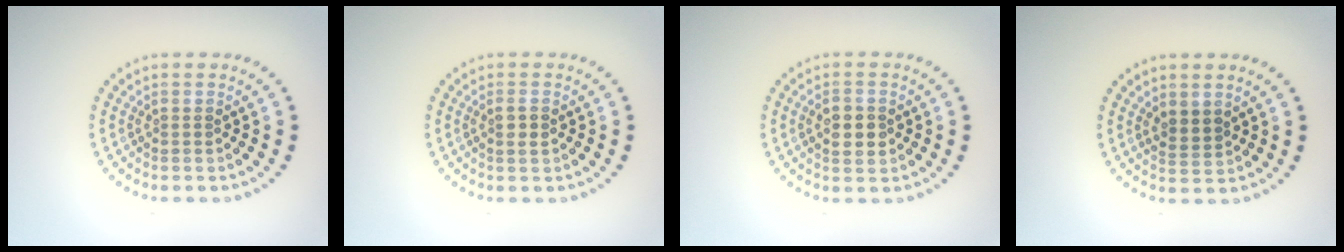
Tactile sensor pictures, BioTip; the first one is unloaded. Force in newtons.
{"total": 1.1, "press": 1.1, "slide": 0.4}
{"total": 2.4, "press": 2.4, "slide": 0.1}
{"total": 1.8, "press": 1.5, "slide": 1.0}